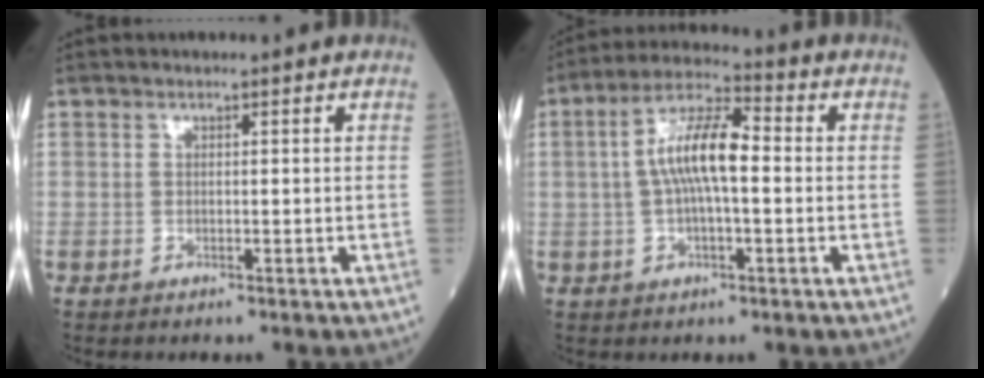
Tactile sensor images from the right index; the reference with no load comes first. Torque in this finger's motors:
{"motor_torque": [1.01, -0.11, 0.38, 0.16]}